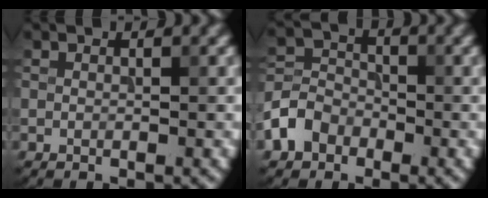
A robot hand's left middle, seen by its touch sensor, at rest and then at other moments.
{"total": 3.9, "force": [-2.1, 3.0, 1.3], "torque": [-0.029, 0.006, -0.050]}